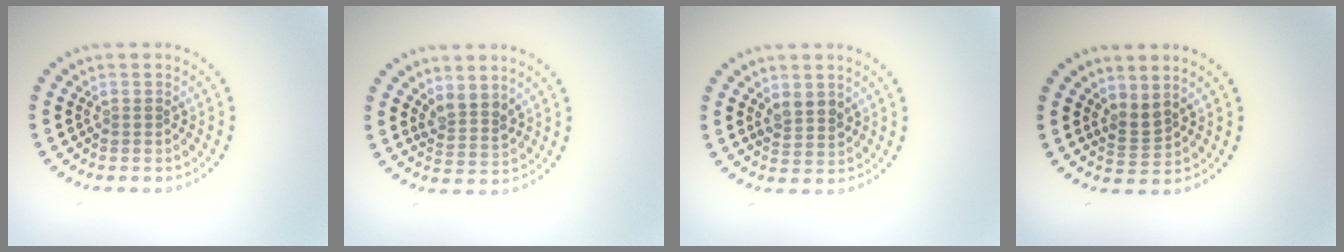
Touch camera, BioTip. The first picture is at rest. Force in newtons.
{"total": 2.4, "press": 1.9, "slide": 1.5}
{"total": 1.9, "press": 1.8, "slide": 0.7}
{"total": 1.8, "press": 1.3, "slide": 1.1}